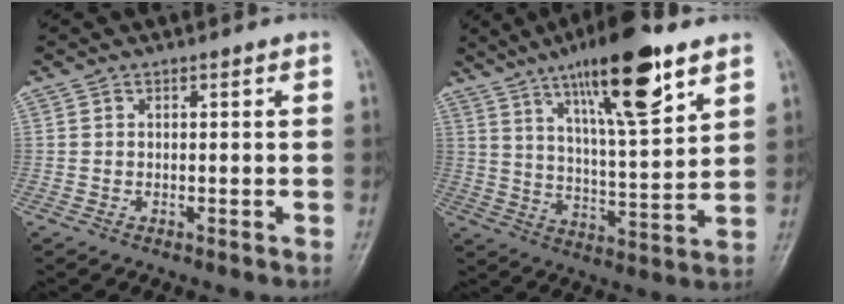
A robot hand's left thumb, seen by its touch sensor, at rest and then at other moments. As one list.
[{"total": 17.6, "force": [10.3, 3.7, 13.7], "torque": [-0.210, -0.045, 0.175]}]